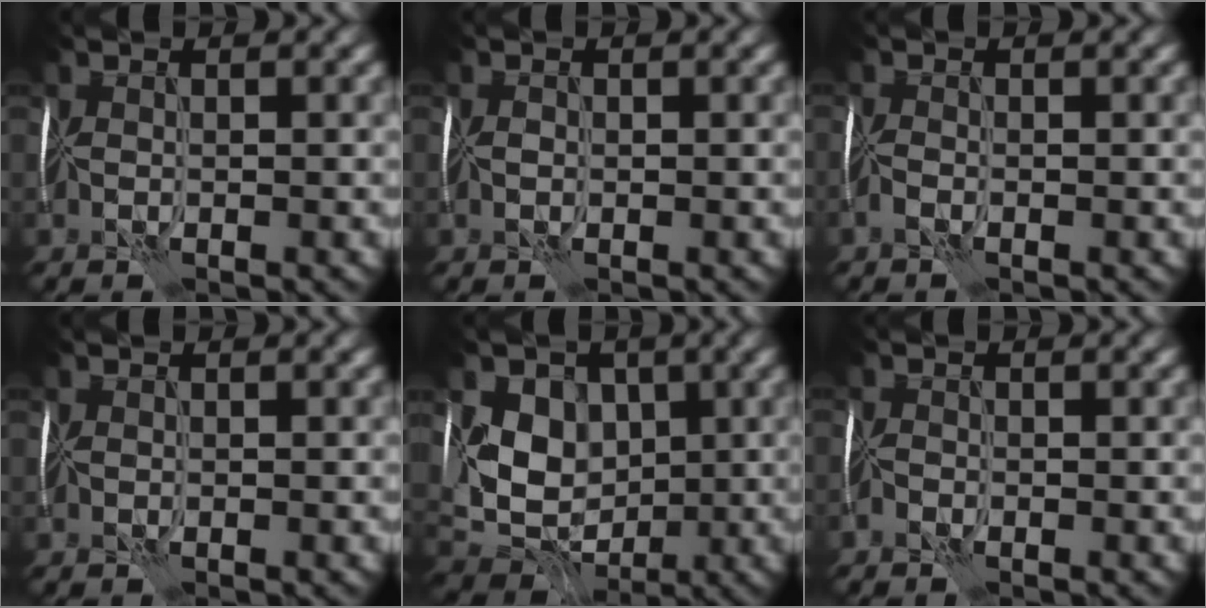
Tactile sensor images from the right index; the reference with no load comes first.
{"total": 0.6, "force": [-0.2, 0.4, 0.4], "torque": [-0.010, 0.000, -0.005]}
{"total": 0.8, "force": [-0.7, 0.0, 0.4], "torque": [-0.013, 0.000, -0.018]}
{"total": 0.8, "force": [-0.4, 0.1, 0.7], "torque": [-0.011, -0.001, -0.006]}
{"total": 7.1, "force": [0.9, 5.7, 4.1], "torque": [-0.068, -0.005, 0.016]}
{"total": 0.6, "force": [-0.6, 0.0, 0.0], "torque": [-0.002, 0.001, -0.016]}